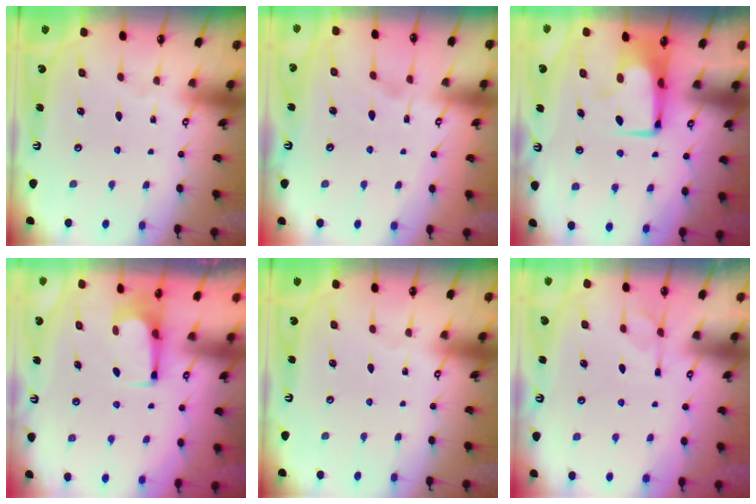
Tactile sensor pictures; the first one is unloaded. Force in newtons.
{"total": 0.9, "press": 0.2, "slide": 0.9}
{"total": 7.0, "press": 6.9, "slide": 1.1}
{"total": 2.5, "press": 2.4, "slide": 0.4}
{"total": 0.0}
{"total": 4.3, "press": 4.0, "slide": 1.5}